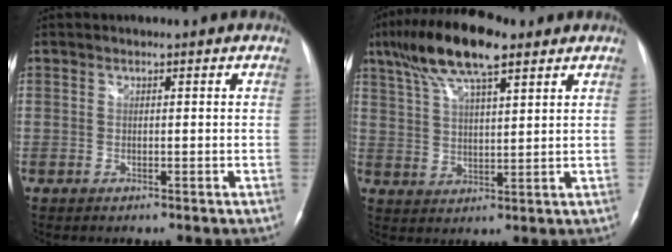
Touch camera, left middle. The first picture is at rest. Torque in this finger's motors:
{"motor_torque": [1.24, -0.59, 0.19, 0.17]}